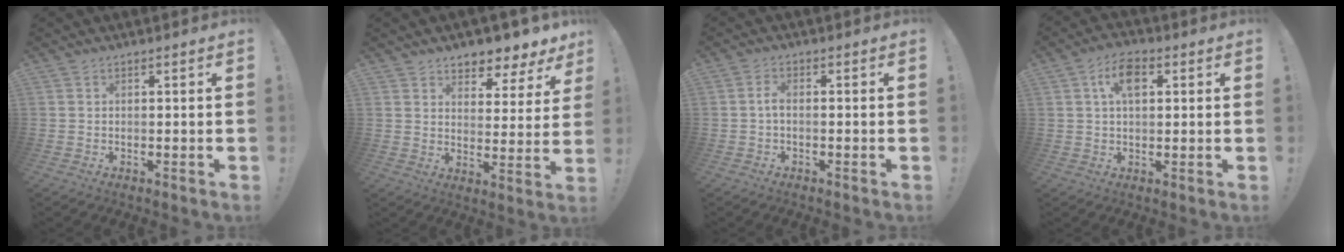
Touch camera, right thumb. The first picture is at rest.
{"total": 6.5, "force": [5.8, 2.6, 1.5], "torque": [-0.018, -0.059, 0.104]}
{"total": 2.4, "force": [-0.7, 0.8, 2.1], "torque": [-0.054, 0.007, -0.014]}
{"total": 7.7, "force": [2.5, 4.3, 5.9], "torque": [-0.094, 0.005, 0.043]}